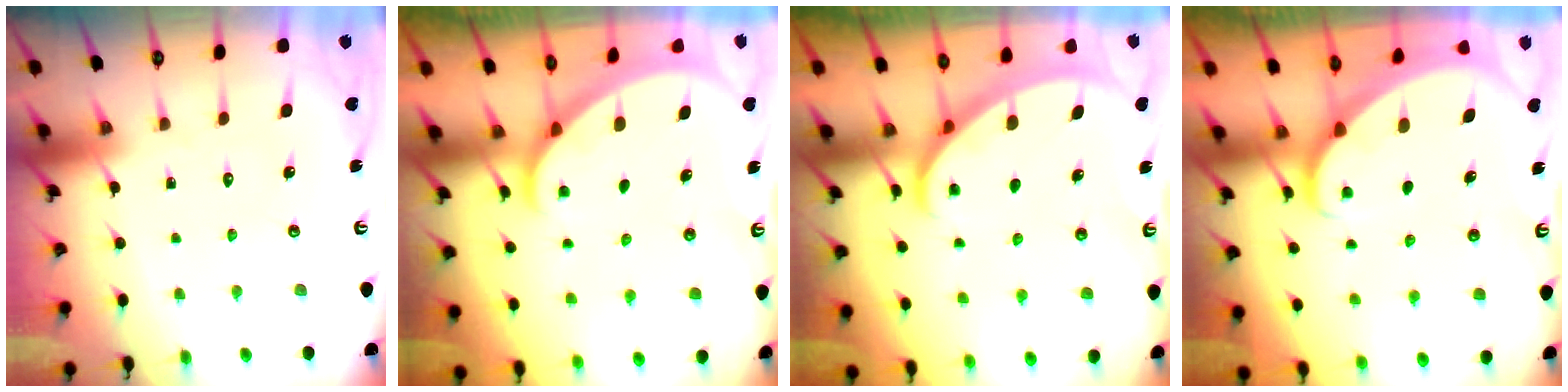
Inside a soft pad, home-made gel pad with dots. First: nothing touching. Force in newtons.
{"total": 1.8, "press": 1.8, "slide": 0.1}
{"total": 2.8, "press": 2.8, "slide": 0.1}
{"total": 2.0, "press": 2.0, "slide": 0.2}